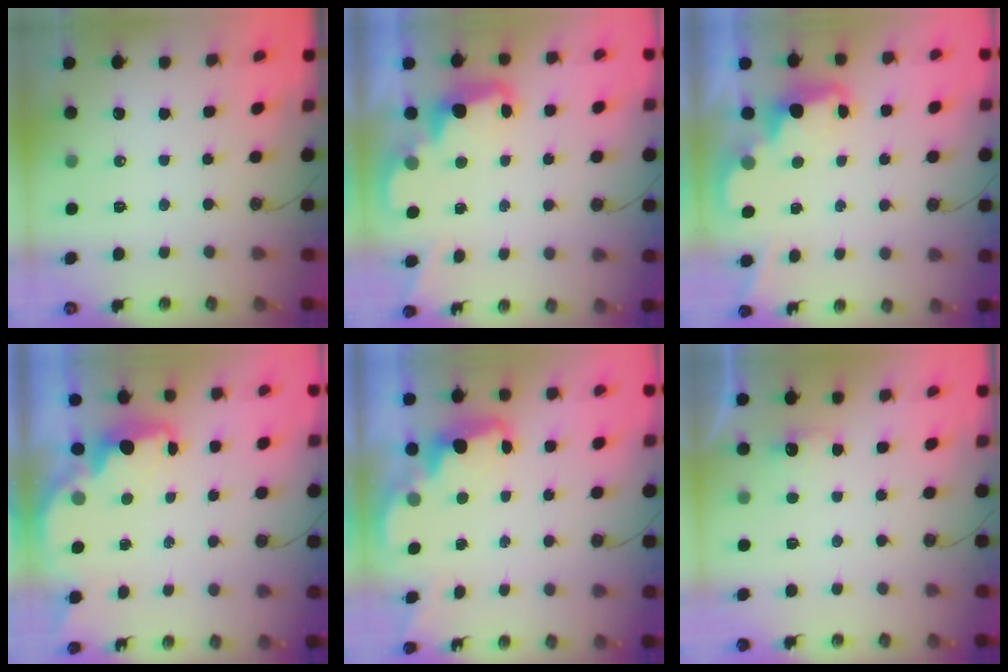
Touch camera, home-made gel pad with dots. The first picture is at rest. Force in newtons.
{"total": 3.2, "press": 3.1, "slide": 0.7}
{"total": 2.3, "press": 2.3, "slide": 0.5}
{"total": 2.1, "press": 2.0, "slide": 0.5}
{"total": 2.6, "press": 2.5, "slide": 0.5}
{"total": 2.6, "press": 2.4, "slide": 0.8}